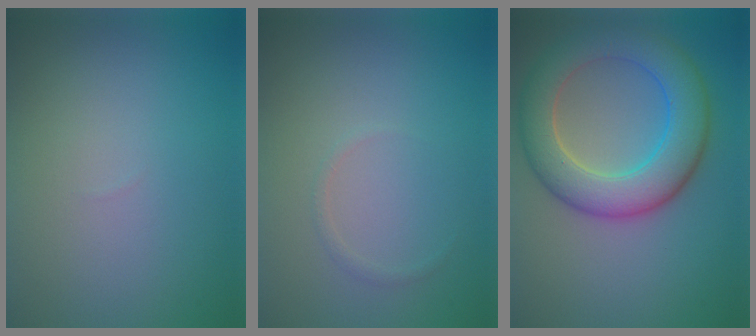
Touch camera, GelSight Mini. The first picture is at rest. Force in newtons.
{"total": 0.6, "press": 0.6, "slide": 0.1}
{"total": 7.7, "press": 7.7, "slide": 0.4}